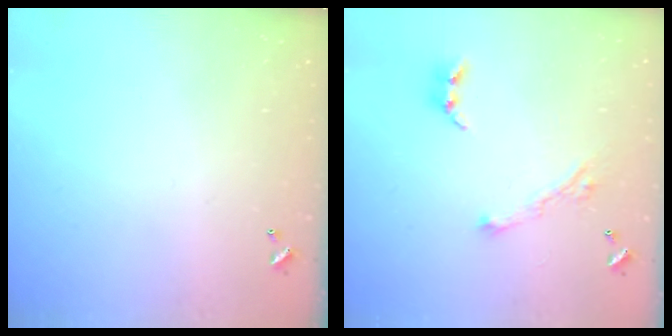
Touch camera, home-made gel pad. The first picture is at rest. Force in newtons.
{"total": 6.8, "press": 6.7, "slide": 1.1}